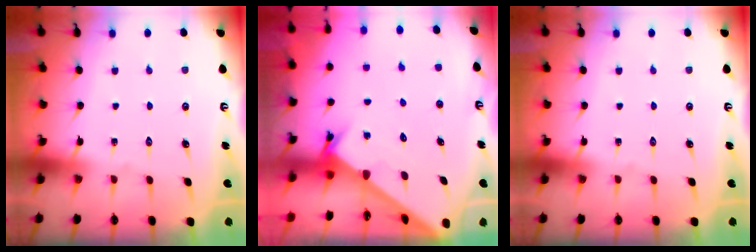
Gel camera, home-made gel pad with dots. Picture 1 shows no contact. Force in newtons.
{"total": 2.5, "press": 2.5, "slide": 0.2}
{"total": 0.0}